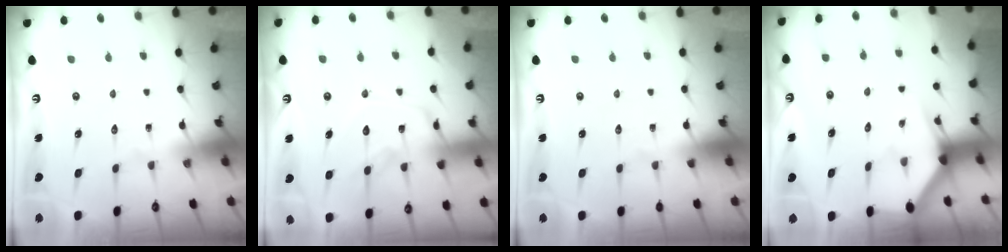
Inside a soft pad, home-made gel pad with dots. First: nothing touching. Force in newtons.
{"total": 14.5, "press": 14.4, "slide": 1.4}
{"total": 0.0}
{"total": 3.0, "press": 3.0, "slide": 0.1}